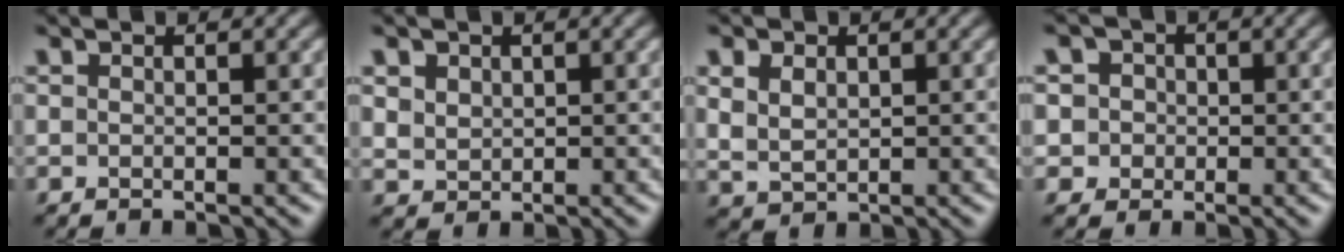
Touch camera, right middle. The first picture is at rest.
{"total": 2.0, "force": [1.3, 1.5, 0.4], "torque": [-0.020, -0.003, 0.033]}
{"total": 2.6, "force": [1.1, 1.9, 1.4], "torque": [-0.037, 0.000, 0.025]}
{"total": 4.7, "force": [1.9, 4.0, 1.5], "torque": [-0.024, 0.018, 0.012]}